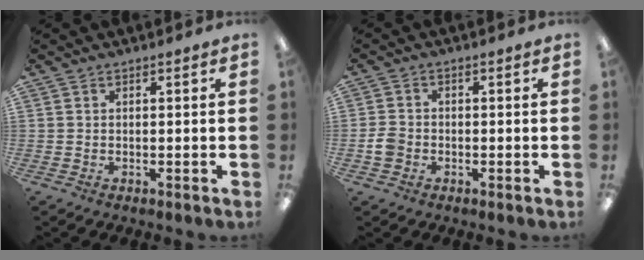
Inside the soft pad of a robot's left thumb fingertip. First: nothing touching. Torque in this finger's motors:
{"motor_torque": [-0.16, 0.17, 0.07, -0.02, 0.00]}